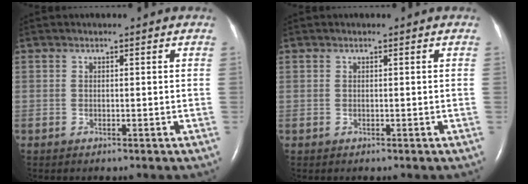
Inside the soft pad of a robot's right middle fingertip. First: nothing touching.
{"total": 0.0}